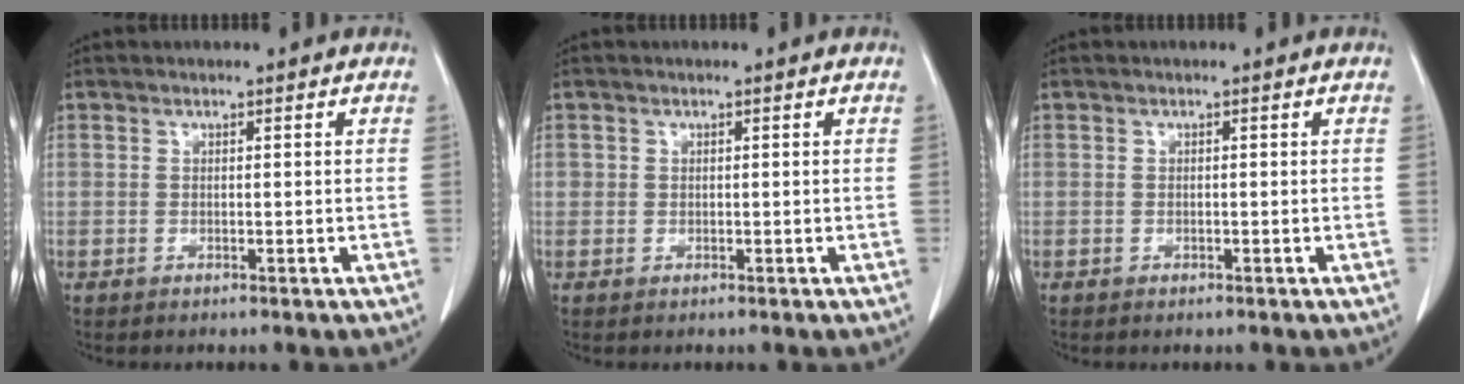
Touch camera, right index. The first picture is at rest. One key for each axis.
{"total": 0.6, "fx": 0.1, "fy": 0.6, "fz": 0.1, "tx": 0.007, "ty": 0.004, "tz": -0.001}
{"total": 0.0}